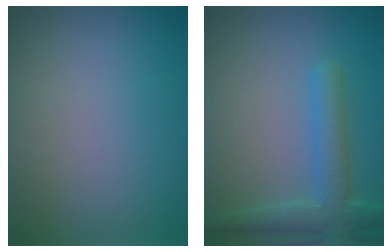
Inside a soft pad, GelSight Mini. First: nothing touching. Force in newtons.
{"total": 3.8, "press": 3.8, "slide": 0.2}